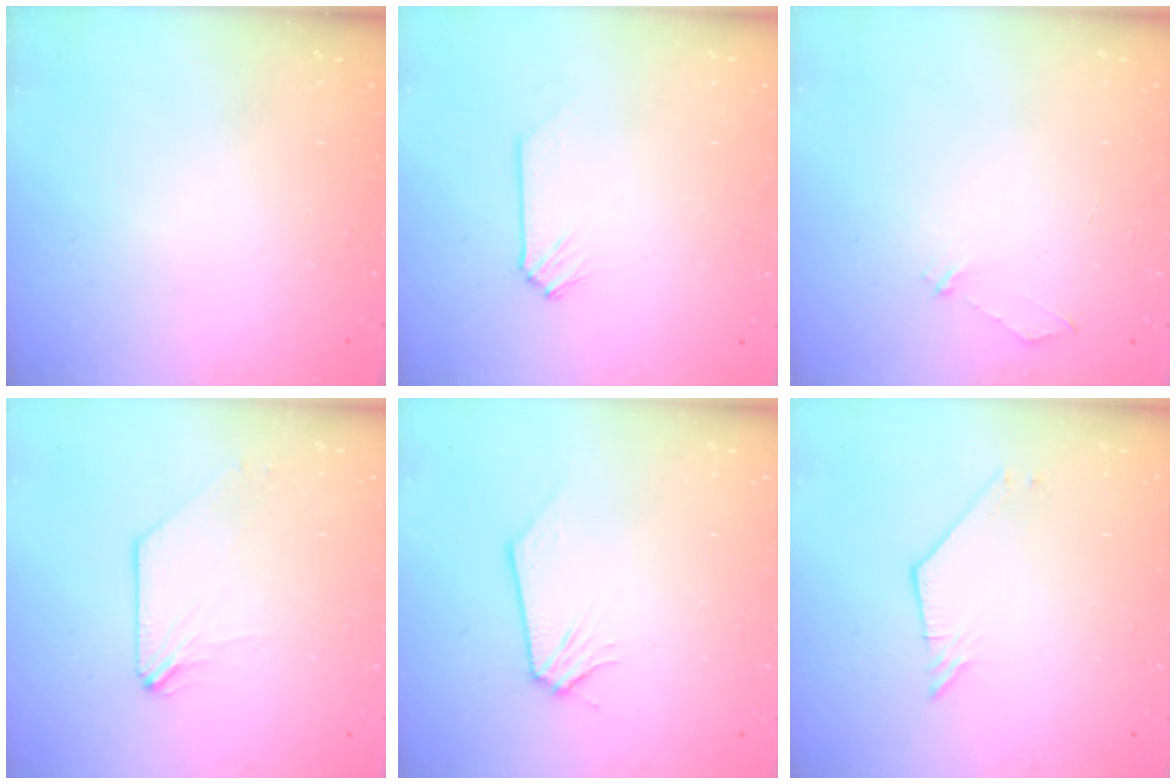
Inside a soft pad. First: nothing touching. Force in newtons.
{"total": 0.0}
{"total": 3.0, "press": 3.0, "slide": 0.4}
{"total": 1.4, "press": 1.4, "slide": 0.2}
{"total": 0.0}
{"total": 2.1, "press": 2.1, "slide": 0.1}